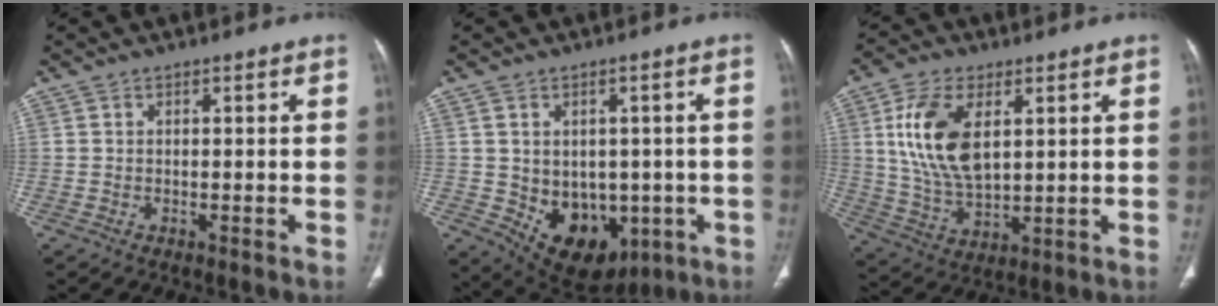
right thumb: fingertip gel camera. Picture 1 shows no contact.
{"total": 13.7, "force": [-2.9, 10.1, 8.9], "torque": [-0.097, 0.002, -0.009]}
{"total": 14.3, "force": [4.0, 7.8, 11.3], "torque": [-0.214, -0.016, 0.082]}